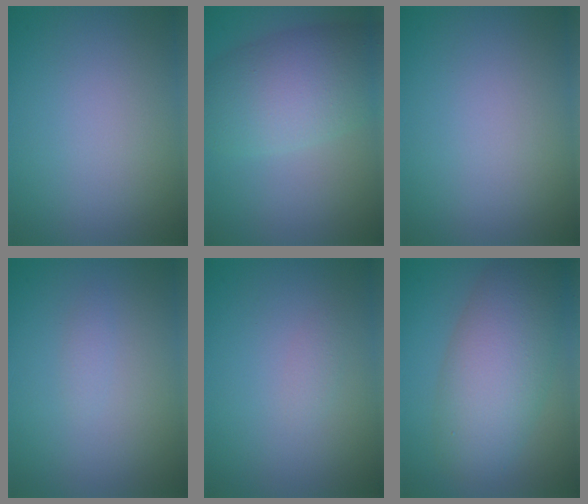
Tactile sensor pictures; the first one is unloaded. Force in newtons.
{"total": 7.8, "press": 7.8, "slide": 0.4}
{"total": 0.0}
{"total": 0.6, "press": 0.6, "slide": 0.0}
{"total": 0.6, "press": 0.6, "slide": 0.0}
{"total": 8.1, "press": 8.1, "slide": 0.6}